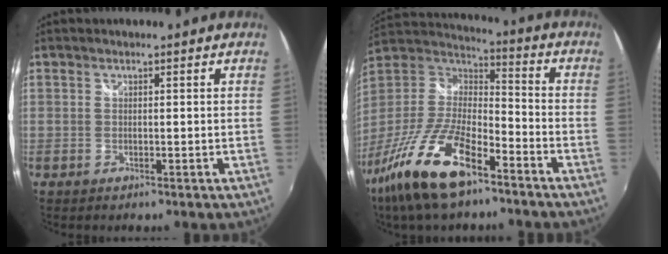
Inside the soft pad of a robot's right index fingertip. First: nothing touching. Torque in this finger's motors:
{"motor_torque": [1.14, -1.00, 0.65, 0.13]}